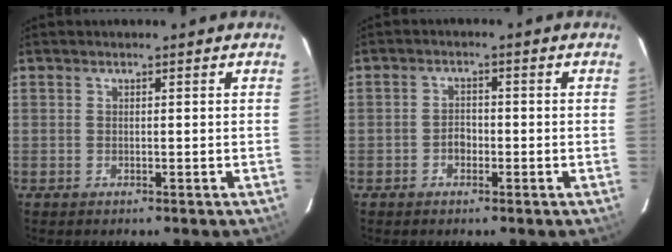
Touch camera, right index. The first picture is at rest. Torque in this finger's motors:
{"motor_torque": [0.22, 0.10, 0.05, 0.01]}